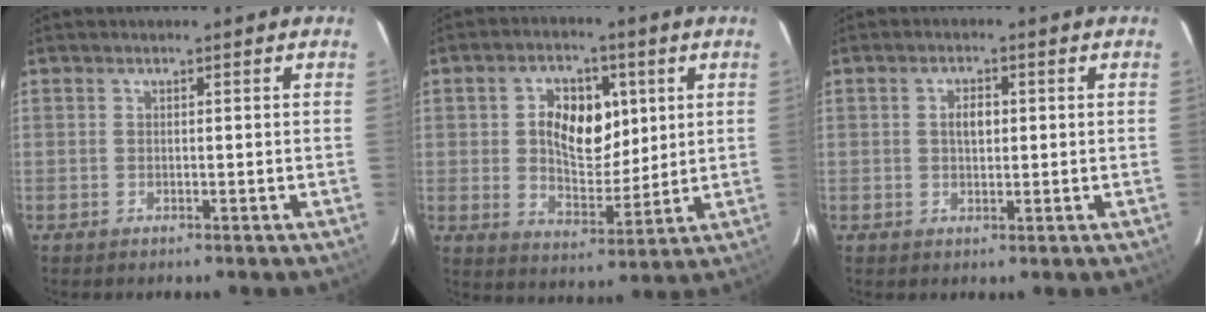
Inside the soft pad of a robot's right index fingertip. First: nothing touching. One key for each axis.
{"total": 11.2, "fx": 2.7, "fy": 7.1, "fz": 8.2, "tx": -0.146, "ty": 0.010, "tz": 0.049}
{"total": 2.9, "fx": 0.5, "fy": 1.6, "fz": 2.3, "tx": -0.040, "ty": 0.007, "tz": 0.009}